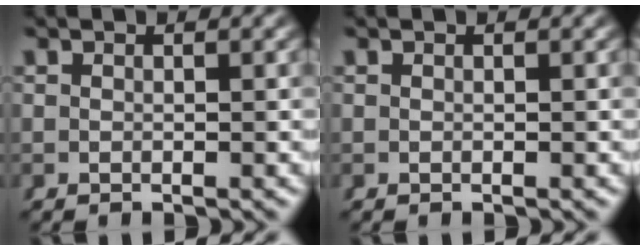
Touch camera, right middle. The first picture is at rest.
{"total": 0.0}